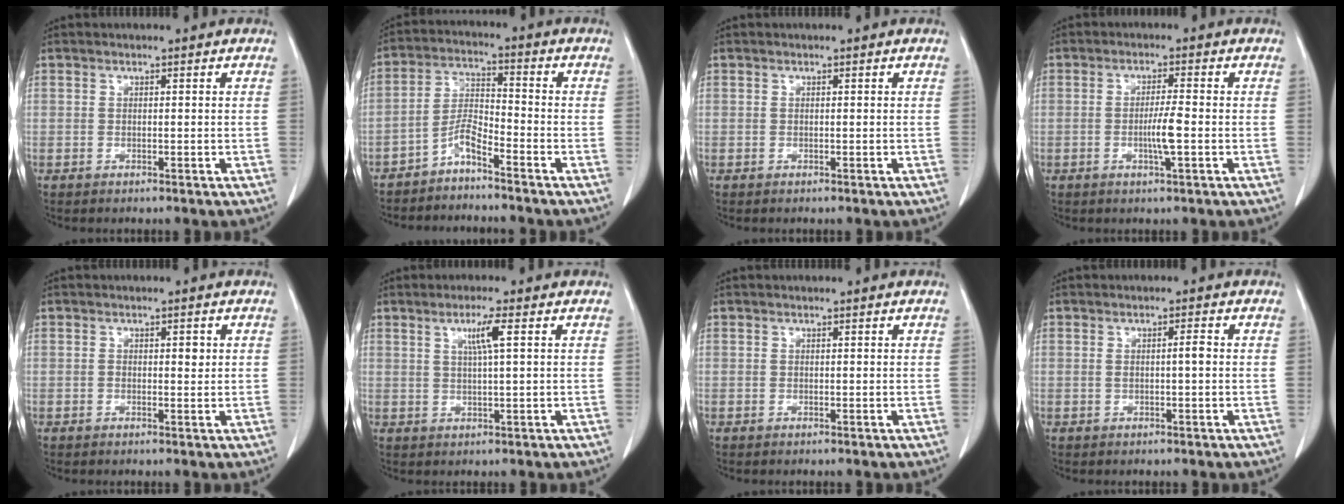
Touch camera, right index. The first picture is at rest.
{"total": 4.5, "force": [-3.6, 0.5, 2.6], "torque": [-0.055, -0.001, -0.073]}
{"total": 0.0}
{"total": 3.9, "force": [-0.9, -0.1, 3.8], "torque": [-0.070, -0.005, -0.018]}
{"total": 1.5, "force": [0.2, 0.7, 1.3], "torque": [-0.018, 0.001, 0.003]}
{"total": 3.8, "force": [1.3, -0.4, 3.5], "torque": [-0.065, -0.001, 0.024]}
{"total": 0.0}
{"total": 1.8, "force": [0.0, 0.1, 1.8], "torque": [-0.031, 0.002, 0.001]}